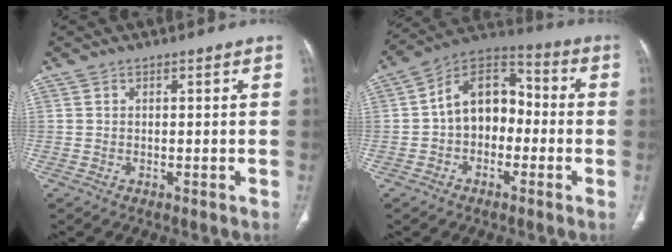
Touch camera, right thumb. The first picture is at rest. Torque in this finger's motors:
{"motor_torque": [0.46, 0.47, 0.15, -0.13, 0.09]}